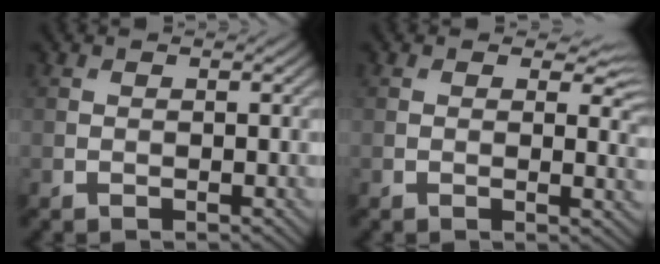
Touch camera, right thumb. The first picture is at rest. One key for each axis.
{"total": 3.8, "fx": 1.5, "fy": 1.9, "fz": 2.9, "tx": -0.036, "ty": -0.009, "tz": 0.020}